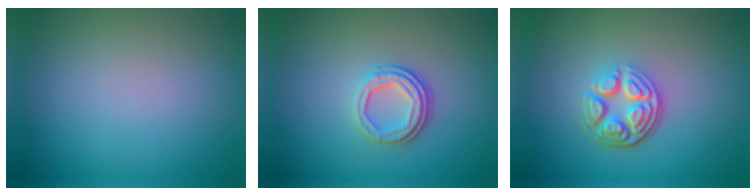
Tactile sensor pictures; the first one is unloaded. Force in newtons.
{"total": 3.3, "press": 2.4, "slide": 2.3}
{"total": 4.7, "press": 3.3, "slide": 3.3}